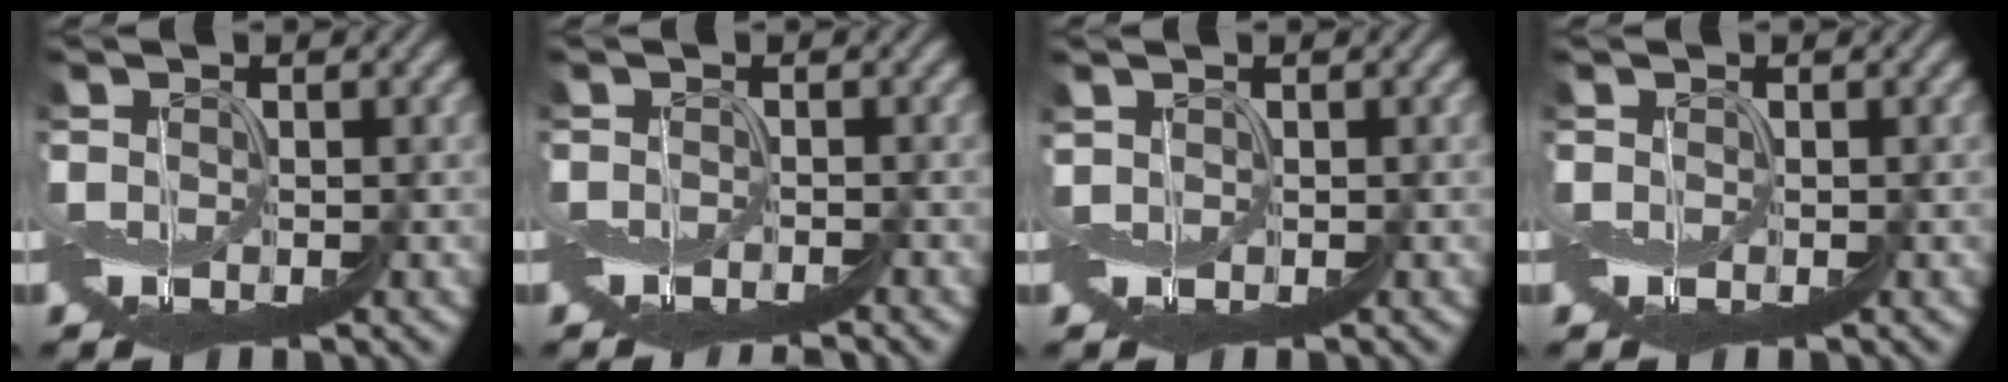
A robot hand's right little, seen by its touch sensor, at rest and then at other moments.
{"total": 2.2, "force": [-2.1, -0.6, 0.1], "torque": [0.003, 0.013, -0.037]}
{"total": 1.0, "force": [0.9, -0.3, -0.4], "torque": [-0.004, 0.002, 0.015]}
{"total": 0.0}